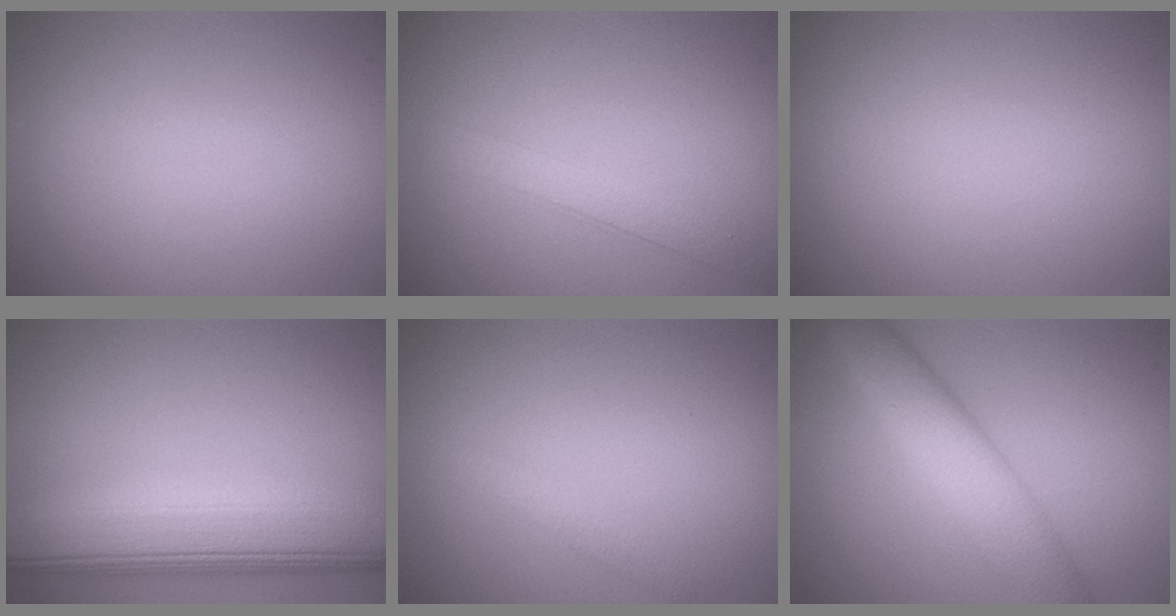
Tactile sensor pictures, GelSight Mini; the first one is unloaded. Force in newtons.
{"total": 2.3, "press": 2.3, "slide": 0.1}
{"total": 0.0}
{"total": 10.6, "press": 10.5, "slide": 0.7}
{"total": 1.3, "press": 1.3, "slide": 0.1}
{"total": 6.2, "press": 6.2, "slide": 0.2}